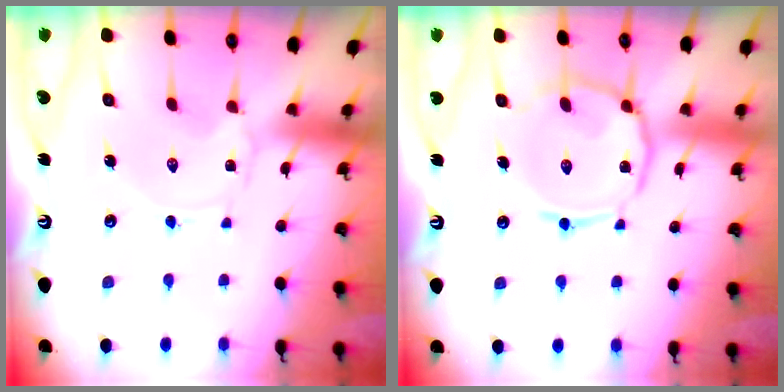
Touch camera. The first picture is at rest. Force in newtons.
{"total": 11.9, "press": 11.9, "slide": 0.7}